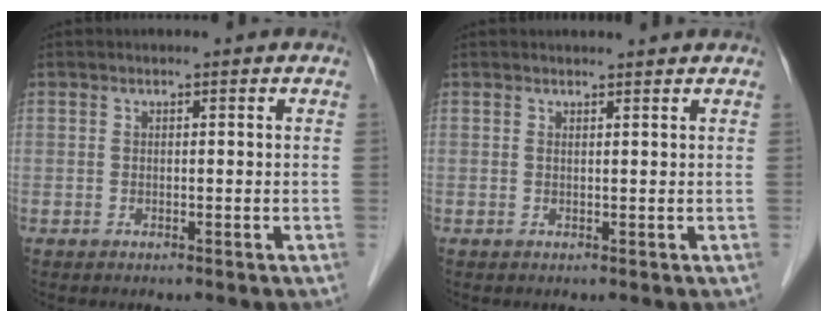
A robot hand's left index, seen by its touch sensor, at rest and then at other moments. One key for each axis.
{"total": 2.1, "fx": 2.1, "fy": -0.3, "fz": 0.4, "tx": -0.010, "ty": 0.003, "tz": 0.025}